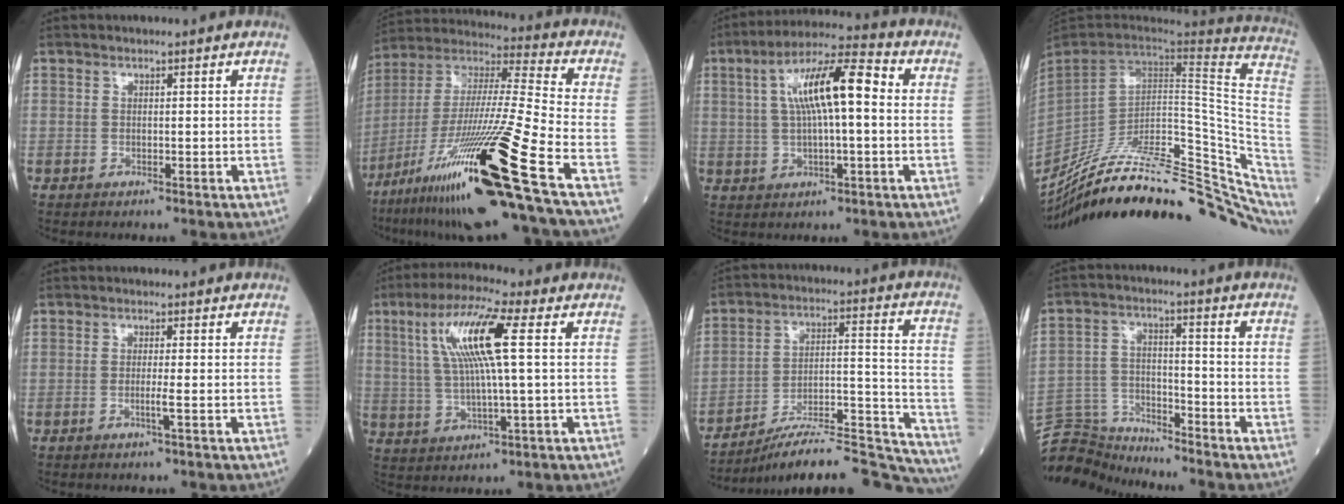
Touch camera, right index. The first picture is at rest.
{"total": 25.8, "force": [-14.0, -0.8, 21.7], "torque": [-0.401, -0.047, -0.257]}
{"total": 11.9, "force": [1.8, 2.3, 11.5], "torque": [-0.209, 0.031, 0.027]}
{"total": 36.5, "force": [-27.9, 9.2, 21.7], "torque": [-0.276, -0.039, -0.399]}
{"total": 1.8, "force": [-0.6, -0.5, 1.6], "torque": [-0.032, -0.003, -0.014]}
{"total": 11.4, "force": [3.1, 0.4, 10.9], "torque": [-0.221, 0.017, 0.056]}
{"total": 23.0, "force": [-21.9, 1.7, 7.0], "torque": [-0.060, 0.035, -0.321]}
{"total": 8.7, "force": [-8.6, 0.5, -1.0], "torque": [0.010, 0.020, -0.164]}